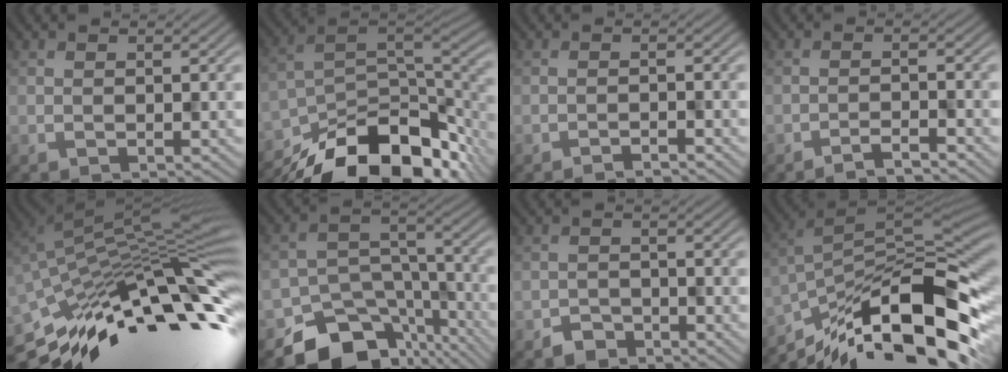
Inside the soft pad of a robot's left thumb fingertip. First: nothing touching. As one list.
[{"total": 17.6, "force": [-12.6, 7.6, 9.7], "torque": [-0.195, -0.041, -0.191]}, {"total": 1.4, "force": [-1.3, 0.0, 0.5], "torque": [-0.006, 0.004, -0.026]}, {"total": 2.7, "force": [-2.4, 0.1, 1.2], "torque": [-0.017, 0.007, -0.049]}, {"total": 15.3, "force": [-6.8, 4.5, 12.9], "torque": [-0.246, 0.008, -0.132]}, {"total": 11.9, "force": [-8.7, 6.7, 4.6], "torque": [-0.075, -0.018, -0.142]}, {"total": 2.3, "force": [-1.8, 1.2, 0.4], "torque": [-0.004, 0.003, -0.041]}, {"total": 15.6, "force": [-9.6, 4.7, 11.4], "torque": [-0.229, 0.001, -0.170]}]